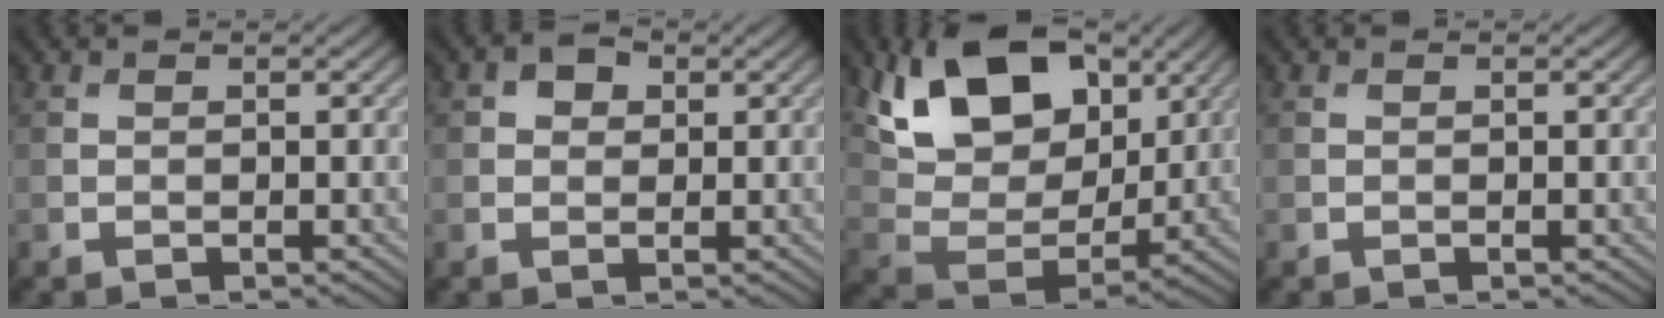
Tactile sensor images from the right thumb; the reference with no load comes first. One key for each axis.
{"total": 2.2, "fx": 0.8, "fy": 1.8, "fz": 1.1, "tx": -0.018, "ty": 0.002, "tz": 0.008}
{"total": 14.4, "fx": 7.5, "fy": 8.6, "fz": 8.8, "tx": -0.181, "ty": 0.003, "tz": 0.131}
{"total": 0.0}